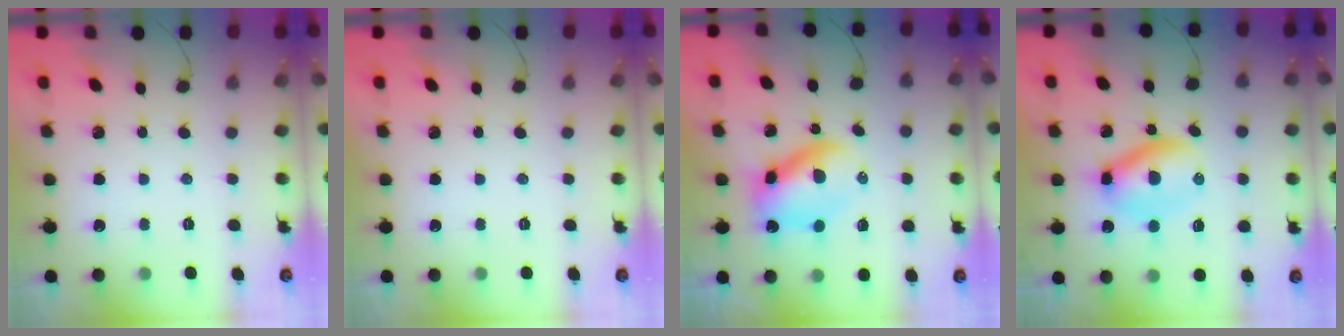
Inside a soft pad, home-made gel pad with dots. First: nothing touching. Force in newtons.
{"total": 0.0}
{"total": 7.6, "press": 7.6, "slide": 1.0}
{"total": 6.7, "press": 6.5, "slide": 1.7}